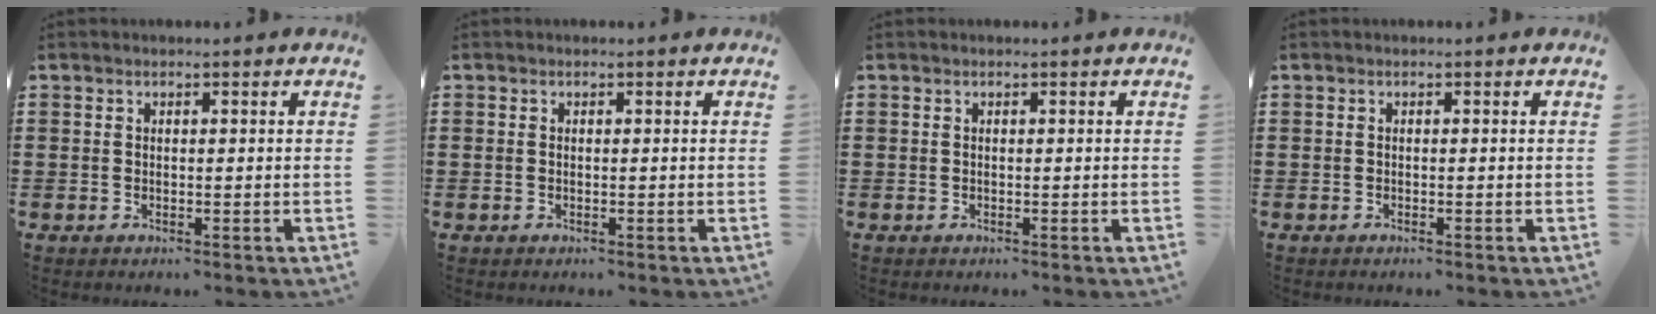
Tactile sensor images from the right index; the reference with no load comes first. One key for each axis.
{"total": 0.0}
{"total": 0.0}
{"total": 0.0}